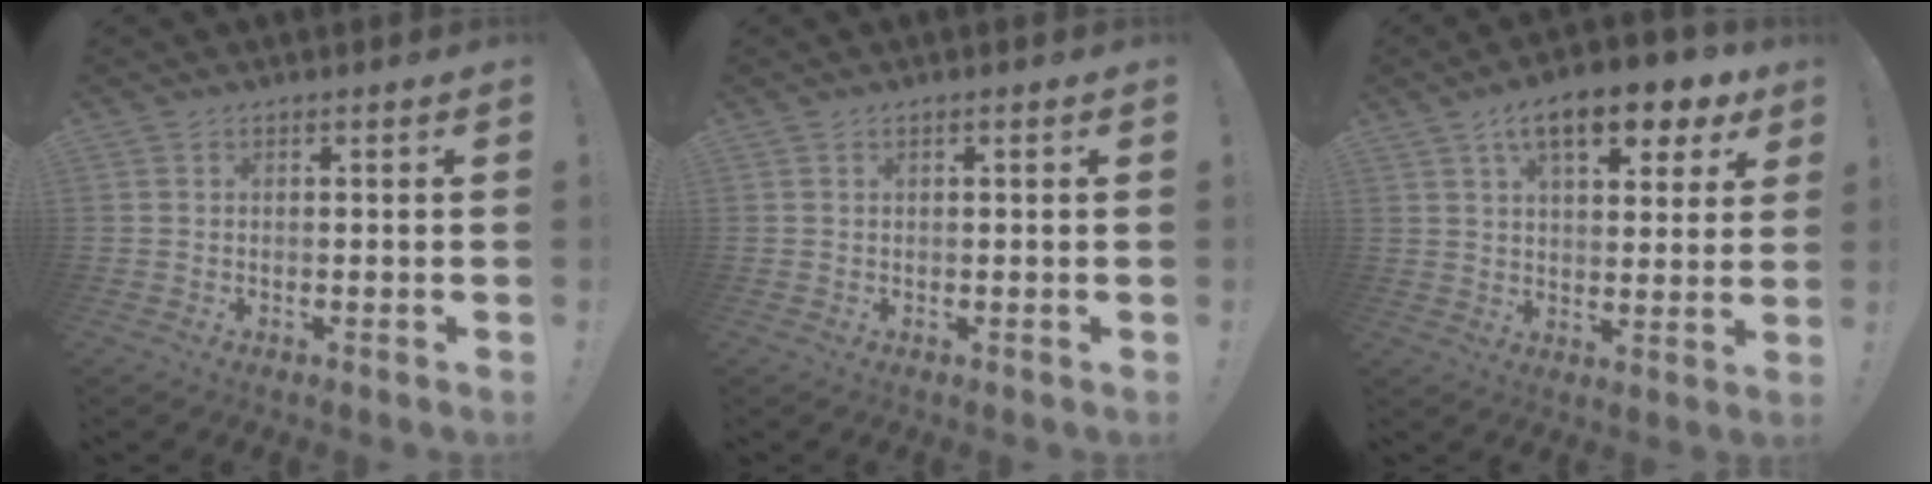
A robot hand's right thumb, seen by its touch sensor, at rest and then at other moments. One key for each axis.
{"total": 0.6, "fx": 0.3, "fy": 0.0, "fz": 0.5, "tx": -0.010, "ty": 0.000, "tz": 0.004}
{"total": 14.1, "fx": 7.7, "fy": 5.9, "fz": 10.3, "tx": -0.152, "ty": -0.035, "tz": 0.126}